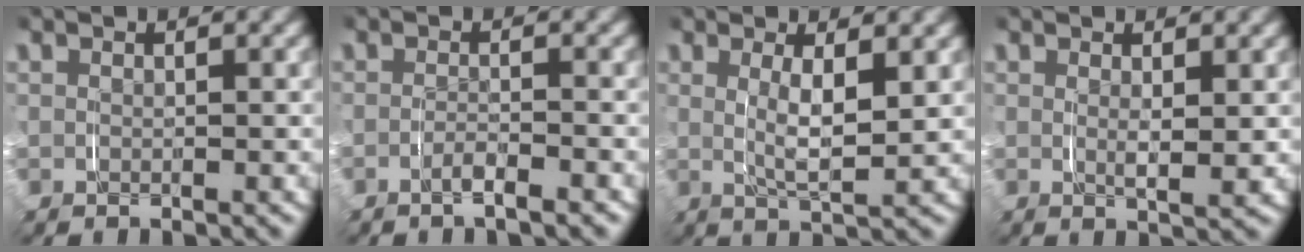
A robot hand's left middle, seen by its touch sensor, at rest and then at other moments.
{"total": 1.5, "force": [-1.4, -0.1, 0.7], "torque": [-0.018, -0.002, -0.026]}
{"total": 3.5, "force": [0.3, 0.8, 3.4], "torque": [-0.060, -0.013, 0.010]}
{"total": 1.5, "force": [0.6, 0.0, 1.4], "torque": [-0.027, -0.010, 0.013]}